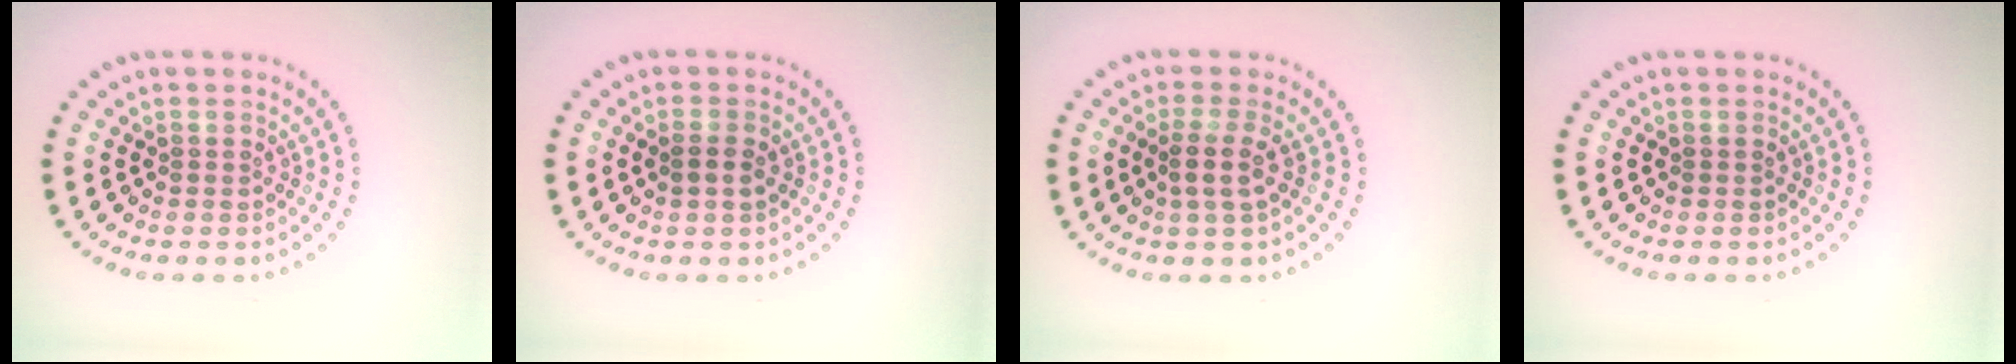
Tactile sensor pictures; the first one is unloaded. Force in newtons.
{"total": 1.3, "press": 1.2, "slide": 0.4}
{"total": 2.1, "press": 1.7, "slide": 1.3}
{"total": 0.0}